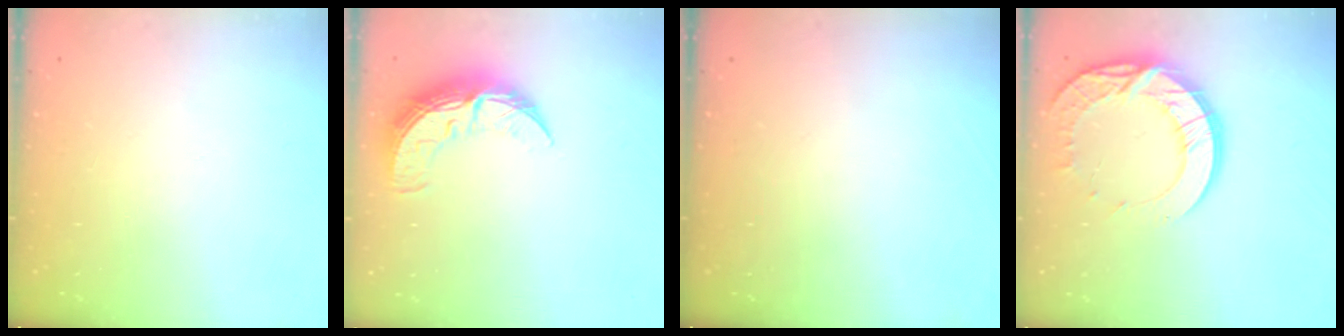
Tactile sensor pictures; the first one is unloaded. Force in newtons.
{"total": 11.0, "press": 11.0, "slide": 0.4}
{"total": 0.0}
{"total": 17.8, "press": 17.7, "slide": 1.5}